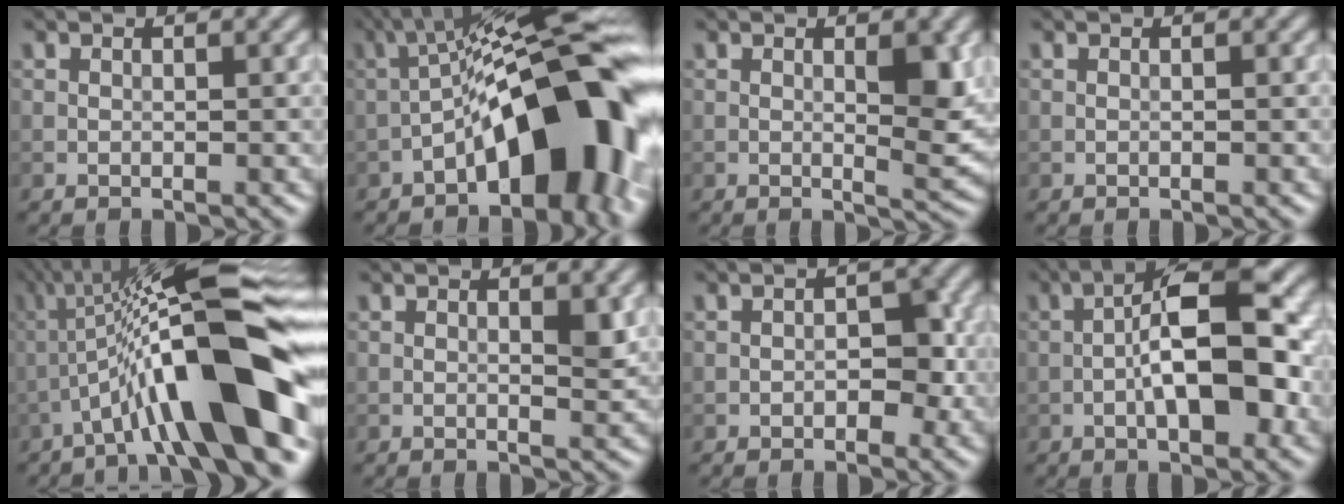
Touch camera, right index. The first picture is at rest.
{"total": 13.2, "force": [-4.5, 4.4, 11.6], "torque": [-0.161, 0.035, -0.074]}
{"total": 3.9, "force": [0.5, 1.1, 3.7], "torque": [-0.051, -0.007, 0.010]}
{"total": 0.0}
{"total": 13.5, "force": [-3.5, 2.5, 12.7], "torque": [-0.204, 0.027, -0.054]}
{"total": 1.8, "force": [0.3, 0.4, 1.7], "torque": [-0.026, -0.004, 0.003]}
{"total": 2.5, "force": [-0.6, 1.5, 1.9], "torque": [-0.017, 0.001, -0.010]}
{"total": 9.0, "force": [-1.6, 2.9, 8.4], "torque": [-0.127, 0.021, -0.030]}